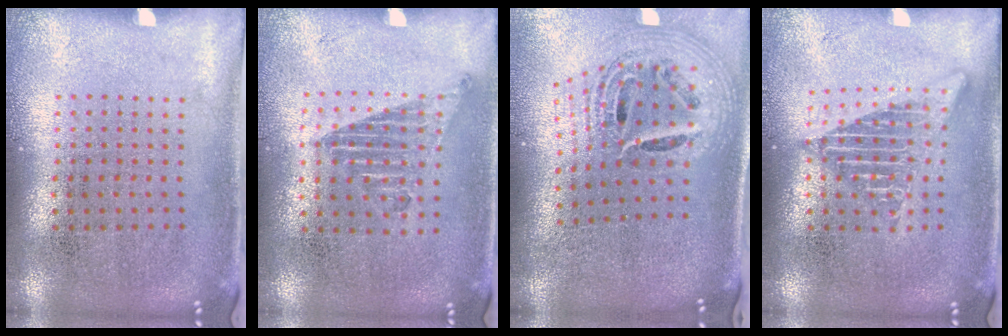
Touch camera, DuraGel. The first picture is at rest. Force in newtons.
{"total": 1.2, "press": 1.0, "slide": 0.6}
{"total": 2.2, "press": 1.6, "slide": 1.5}
{"total": 2.6, "press": 2.6, "slide": 0.3}